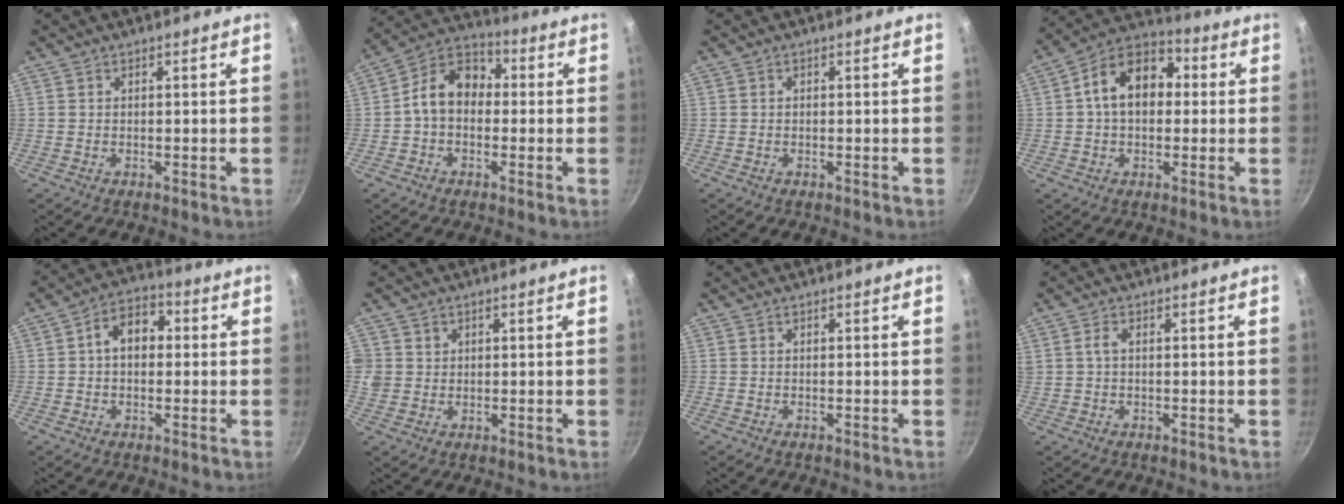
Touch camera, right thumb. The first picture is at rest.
{"total": 10.3, "force": [-0.3, 7.7, 6.8], "torque": [-0.084, 0.038, -0.030]}
{"total": 0.0}
{"total": 13.6, "force": [1.5, 9.5, 9.6], "torque": [-0.117, 0.034, 0.003]}
{"total": 7.8, "force": [0.8, 5.5, 5.5], "torque": [-0.053, 0.022, 0.000]}
{"total": 4.8, "force": [1.1, 4.4, 1.4], "torque": [-0.012, 0.005, 0.024]}
{"total": 0.0}
{"total": 1.6, "force": [0.2, 0.7, 1.4], "torque": [-0.027, 0.006, 0.005]}